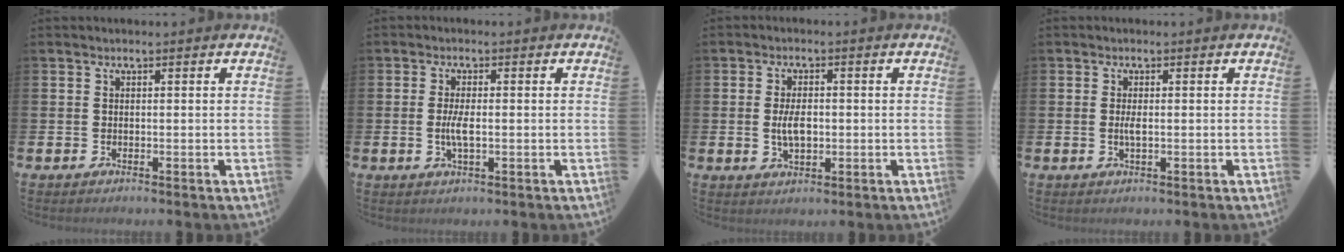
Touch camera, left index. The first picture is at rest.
{"total": 2.9, "force": [-0.2, 0.8, 2.8], "torque": [-0.040, -0.004, -0.006]}
{"total": 4.1, "force": [0.0, 2.1, 3.5], "torque": [-0.050, 0.000, -0.004]}
{"total": 1.5, "force": [0.0, 0.4, 1.4], "torque": [-0.025, 0.000, -0.001]}